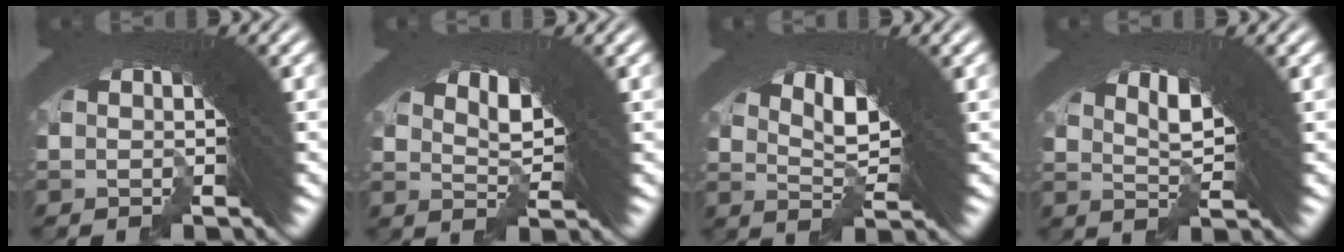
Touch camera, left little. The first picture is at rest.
{"total": 4.1, "force": [1.2, 2.1, 3.3], "torque": [-0.068, -0.012, 0.023]}
{"total": 5.5, "force": [1.3, 2.9, 4.6], "torque": [-0.086, -0.011, 0.024]}
{"total": 4.7, "force": [1.2, 2.3, 3.9], "torque": [-0.079, -0.011, 0.023]}